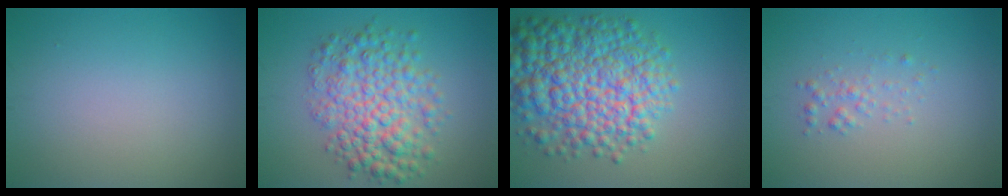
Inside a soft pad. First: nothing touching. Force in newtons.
{"total": 6.7, "press": 6.7, "slide": 0.1}
{"total": 10.8, "press": 10.8, "slide": 0.3}
{"total": 1.3, "press": 1.3, "slide": 0.1}